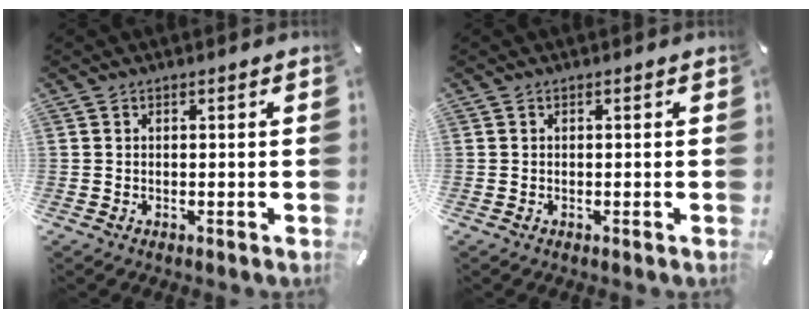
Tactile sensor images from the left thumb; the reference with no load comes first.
{"total": 0.0}